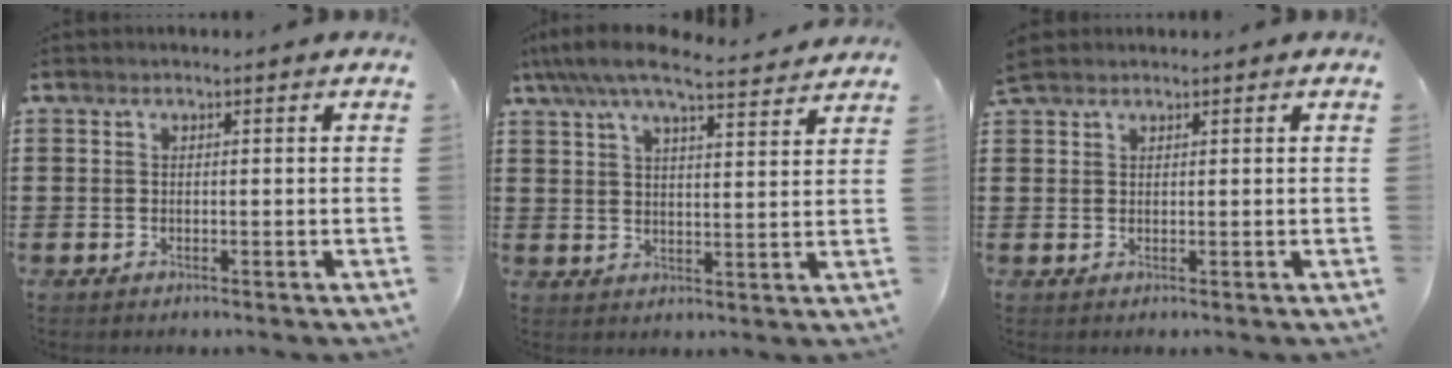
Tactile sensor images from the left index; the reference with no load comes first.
{"total": 7.1, "force": [6.1, 0.7, 3.4], "torque": [-0.087, -0.027, 0.109]}
{"total": 1.8, "force": [1.5, 0.7, 0.6], "torque": [-0.017, 0.004, 0.031]}